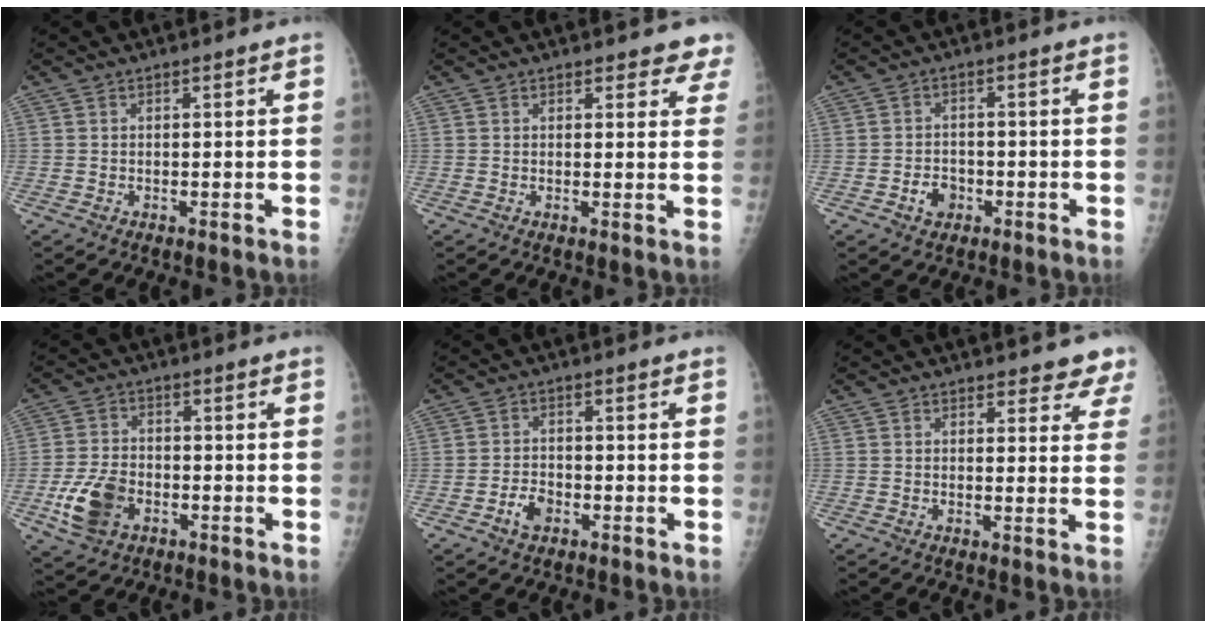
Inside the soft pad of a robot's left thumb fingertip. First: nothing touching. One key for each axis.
{"total": 4.7, "fx": 4.1, "fy": 1.9, "fz": 1.3, "tx": 0.021, "ty": -0.019, "tz": 0.030}
{"total": 3.7, "fx": -1.8, "fy": 2.9, "fz": 1.4, "tx": -0.006, "ty": 0.015, "tz": -0.029}
{"total": 8.7, "fx": -3.5, "fy": 5.9, "fz": 5.4, "tx": -0.104, "ty": 0.013, "tz": -0.063}
{"total": 3.8, "fx": -2.2, "fy": 2.5, "fz": 1.9, "tx": -0.023, "ty": 0.017, "tz": -0.038}
{"total": 5.2, "fx": 4.7, "fy": 2.0, "fz": 1.1, "tx": 0.024, "ty": -0.024, "tz": 0.035}